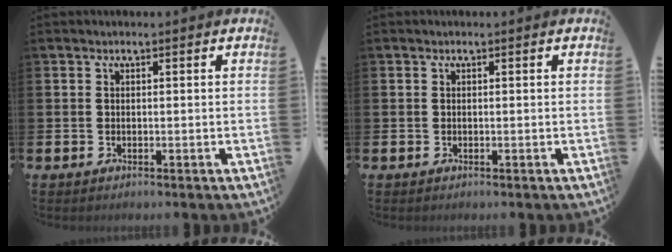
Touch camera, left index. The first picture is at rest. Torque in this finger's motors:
{"motor_torque": [0.00, 0.00, 0.00, 0.00]}